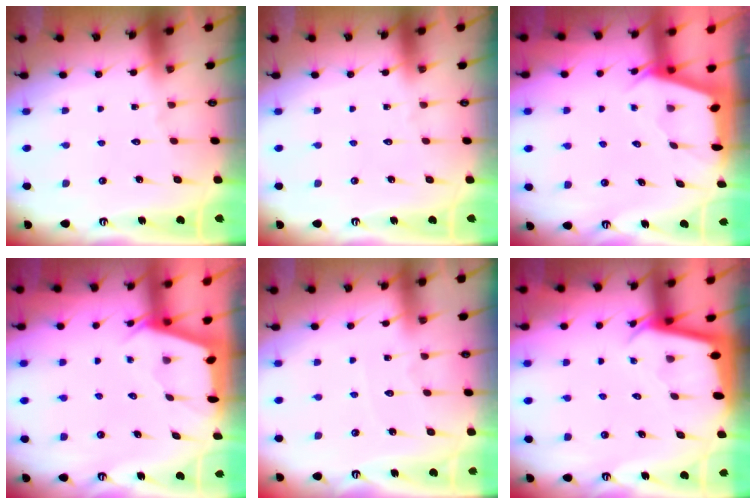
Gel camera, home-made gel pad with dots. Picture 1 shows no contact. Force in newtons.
{"total": 0.0}
{"total": 2.1, "press": 2.0, "slide": 0.3}
{"total": 2.1, "press": 2.0, "slide": 0.3}
{"total": 2.7, "press": 2.7, "slide": 0.2}
{"total": 2.3, "press": 2.3, "slide": 0.1}